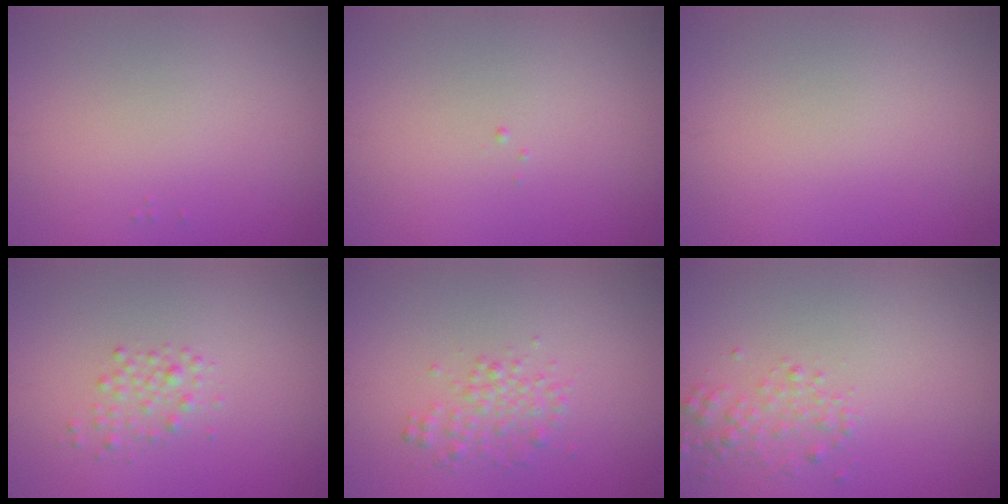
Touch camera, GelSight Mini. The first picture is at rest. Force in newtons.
{"total": 0.0}
{"total": 0.0}
{"total": 1.6, "press": 1.6, "slide": 0.1}
{"total": 2.0, "press": 2.0, "slide": 0.1}
{"total": 1.8, "press": 1.8, "slide": 0.1}